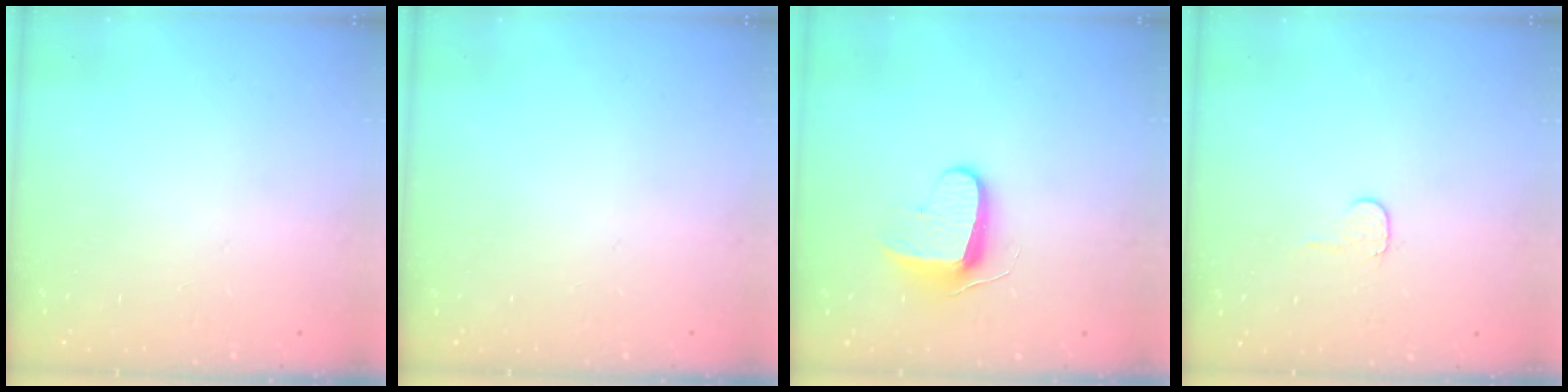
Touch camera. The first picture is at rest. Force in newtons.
{"total": 0.0}
{"total": 8.7, "press": 8.7, "slide": 0.7}
{"total": 4.0, "press": 4.0, "slide": 0.5}